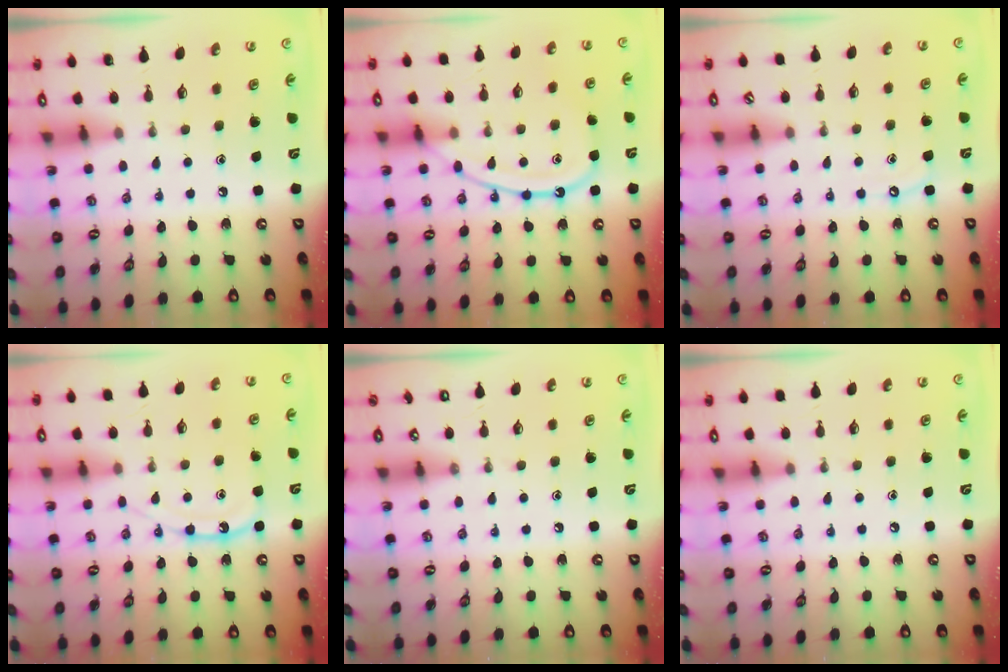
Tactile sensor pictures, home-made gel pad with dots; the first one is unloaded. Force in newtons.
{"total": 12.8, "press": 12.8, "slide": 1.4}
{"total": 4.5, "press": 4.4, "slide": 0.6}
{"total": 11.6, "press": 11.6, "slide": 1.0}
{"total": 3.2, "press": 3.2, "slide": 0.4}
{"total": 2.5, "press": 2.5, "slide": 0.4}